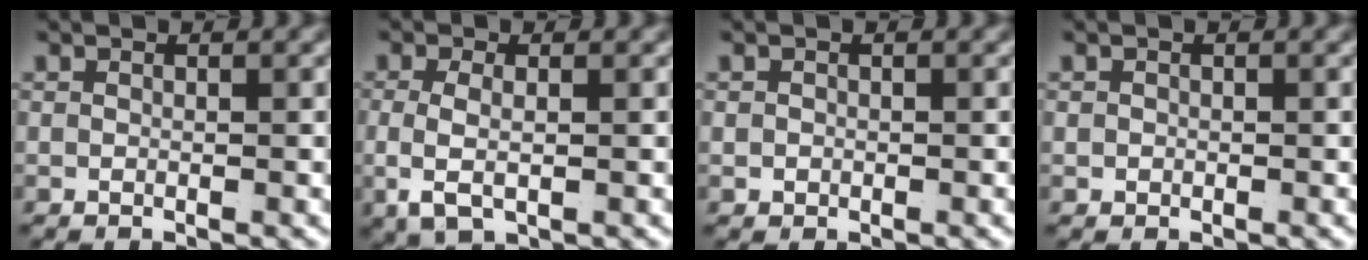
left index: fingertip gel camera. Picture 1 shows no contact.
{"total": 3.3, "force": [-0.5, 1.7, 2.8], "torque": [-0.073, -0.019, 0.008]}
{"total": 0.7, "force": [-0.1, 0.6, 0.2], "torque": [-0.013, -0.009, 0.005]}
{"total": 0.6, "force": [-0.1, 0.5, 0.2], "torque": [-0.011, -0.007, 0.005]}